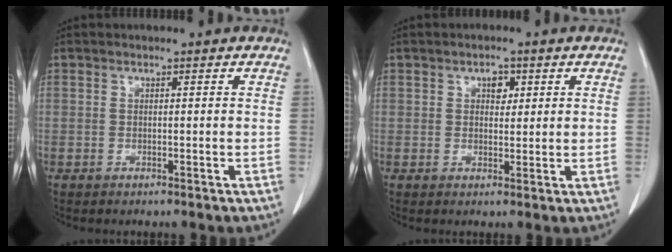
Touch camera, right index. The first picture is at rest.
{"total": 2.5, "force": [1.1, 1.5, 1.6], "torque": [-0.017, 0.000, 0.014]}